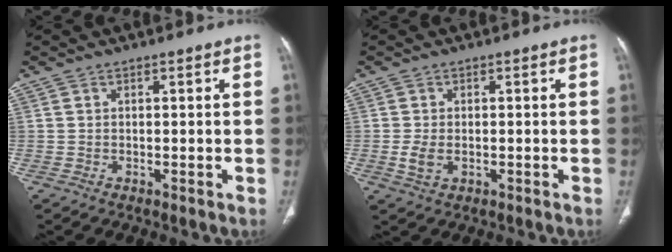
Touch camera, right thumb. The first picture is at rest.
{"total": 3.2, "force": [-0.6, 2.0, 2.4], "torque": [-0.055, -0.002, -0.007]}